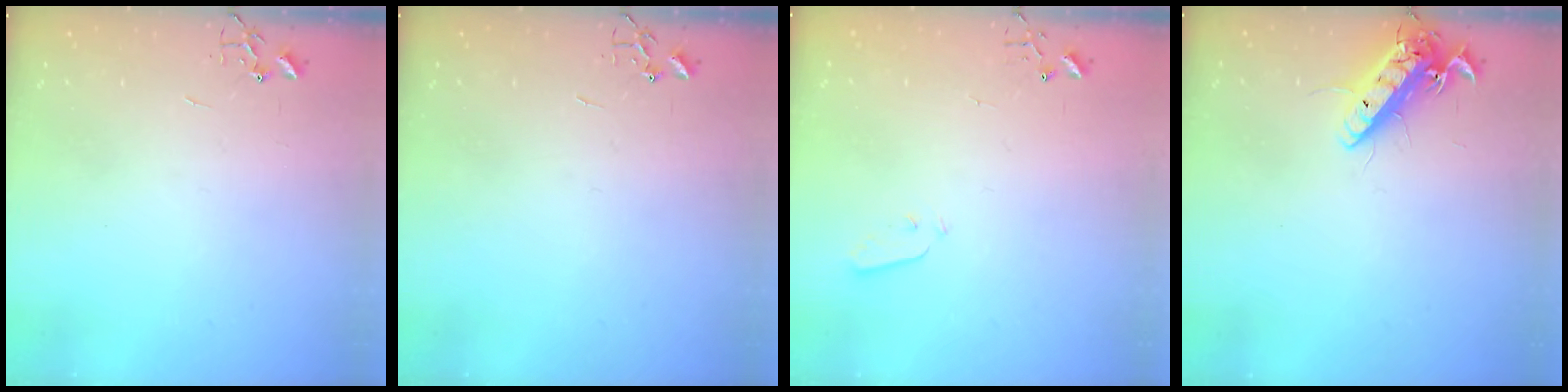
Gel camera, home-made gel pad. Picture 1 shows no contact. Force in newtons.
{"total": 0.0}
{"total": 2.5, "press": 2.5, "slide": 0.4}
{"total": 14.8, "press": 14.5, "slide": 2.8}